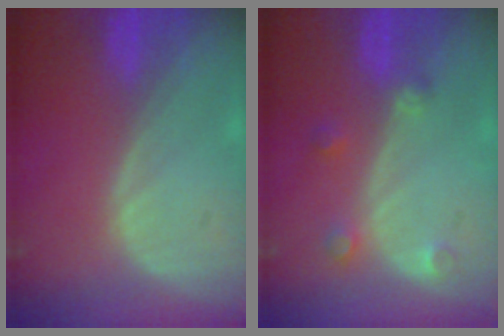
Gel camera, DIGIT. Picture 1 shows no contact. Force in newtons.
{"total": 2.6, "press": 2.6, "slide": 0.4}